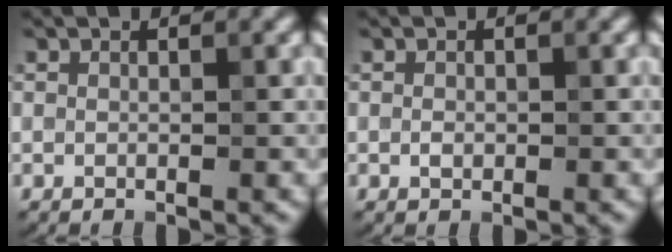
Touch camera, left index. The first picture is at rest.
{"total": 0.7, "force": [-0.1, 0.5, 0.4], "torque": [-0.006, -0.002, -0.002]}